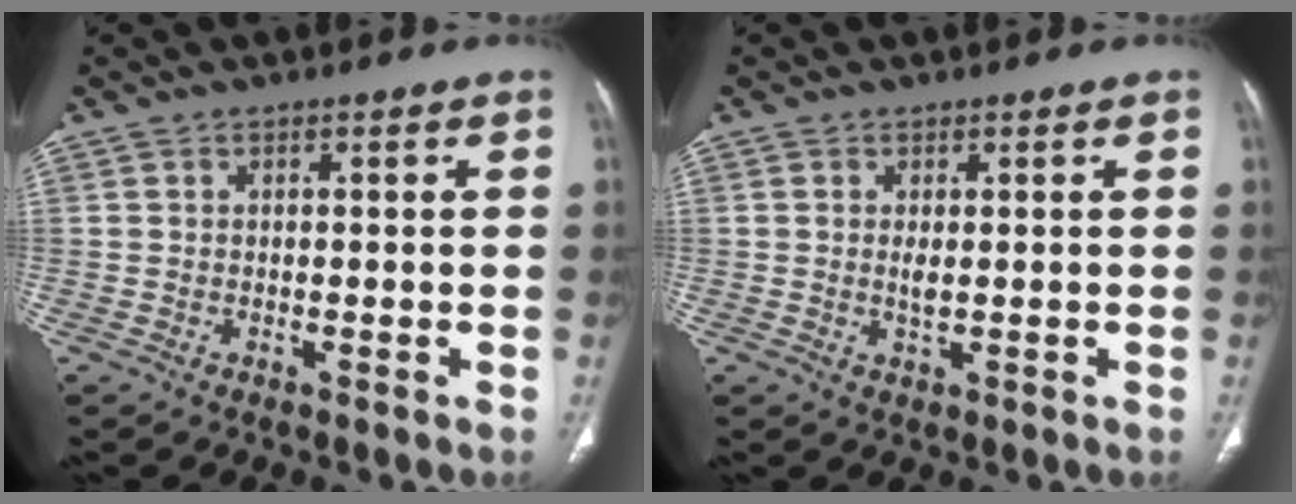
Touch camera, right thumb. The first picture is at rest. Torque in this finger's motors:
{"motor_torque": [1.60, 0.11, 0.87, -0.76, 0.01]}